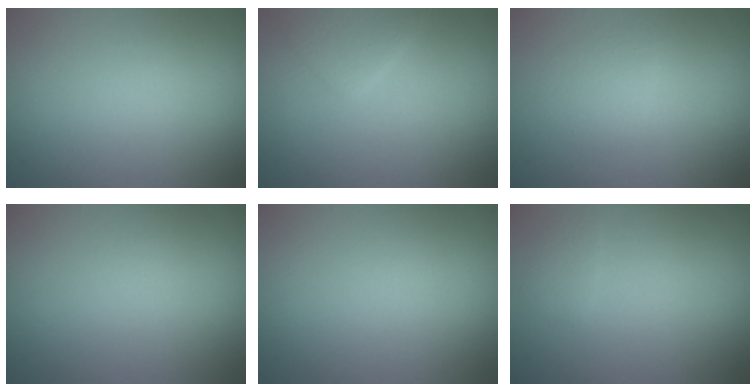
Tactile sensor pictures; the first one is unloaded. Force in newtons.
{"total": 1.9, "press": 1.9, "slide": 0.0}
{"total": 1.4, "press": 1.4, "slide": 0.0}
{"total": 0.0}
{"total": 0.0}
{"total": 0.9, "press": 0.9, "slide": 0.0}